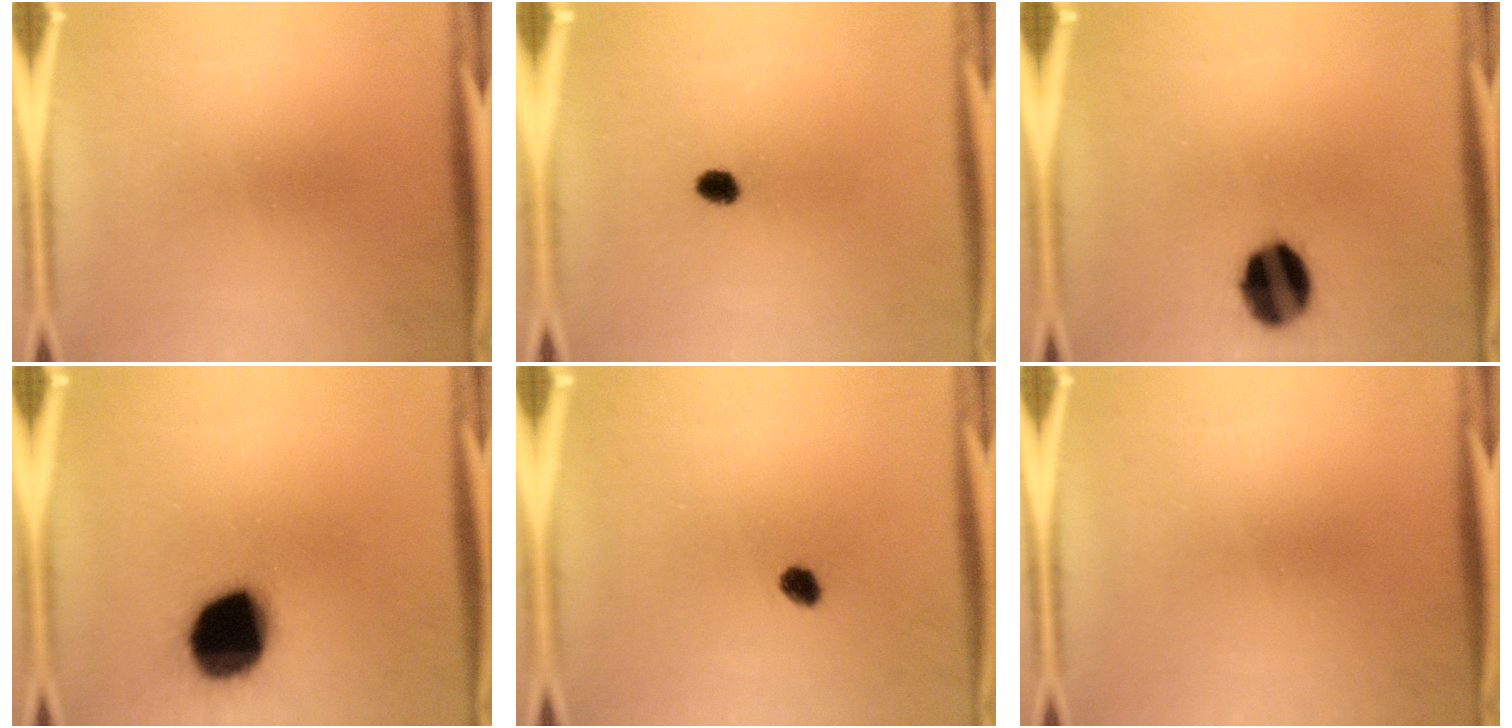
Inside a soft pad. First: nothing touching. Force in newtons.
{"total": 2.3}
{"total": 13.1}
{"total": 19.1}
{"total": 2.2}
{"total": 0.0}